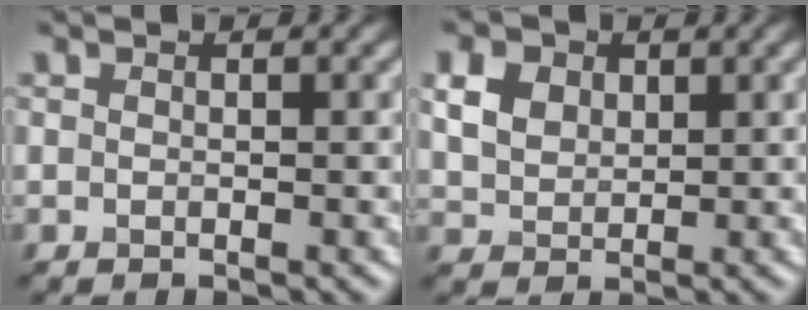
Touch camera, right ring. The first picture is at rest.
{"total": 2.8, "force": [1.6, 2.0, 1.0], "torque": [-0.056, 0.011, 0.055]}